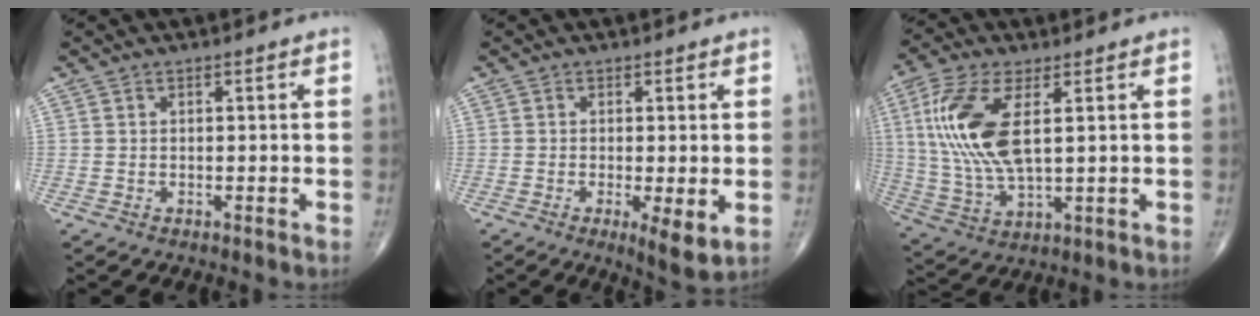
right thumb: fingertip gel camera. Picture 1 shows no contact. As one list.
[{"total": 5.3, "force": [-1.1, 1.3, 5.0], "torque": [-0.084, -0.018, -0.019]}, {"total": 15.2, "force": [3.4, 6.4, 13.4], "torque": [-0.302, -0.008, 0.071]}]